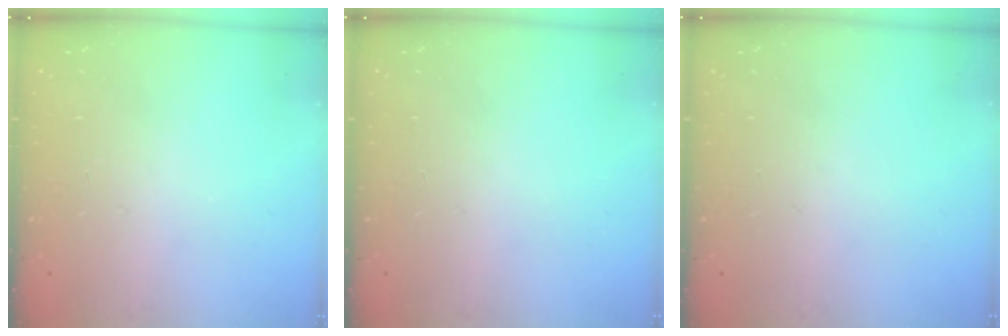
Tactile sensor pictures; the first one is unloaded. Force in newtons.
{"total": 0.0}
{"total": 0.0}